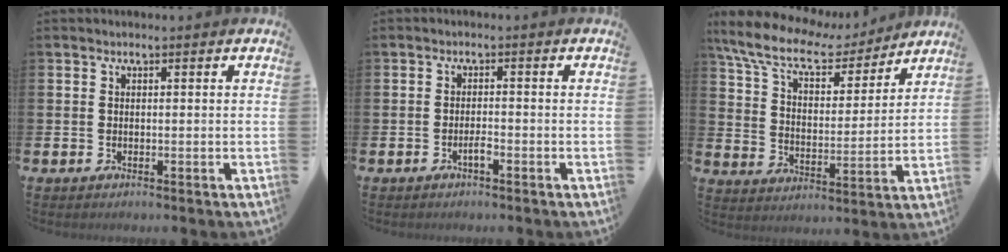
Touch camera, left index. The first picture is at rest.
{"total": 1.4, "force": [-0.8, 0.3, 1.2], "torque": [-0.025, -0.001, -0.015]}
{"total": 10.0, "force": [8.6, 3.2, 4.0], "torque": [-0.111, -0.052, 0.147]}